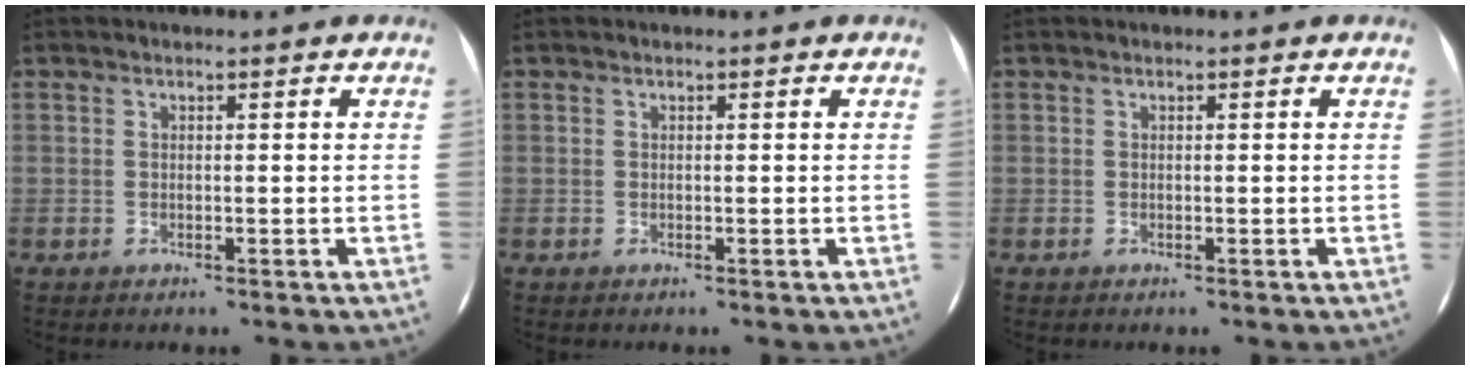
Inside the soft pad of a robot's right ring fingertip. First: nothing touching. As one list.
[{"total": 0.0}, {"total": 0.0}]